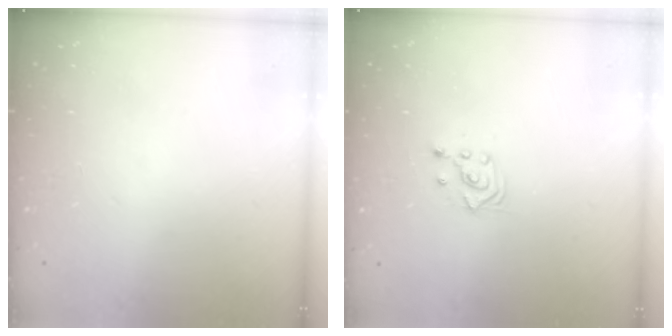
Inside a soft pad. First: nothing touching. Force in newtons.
{"total": 2.4, "press": 2.2, "slide": 0.8}